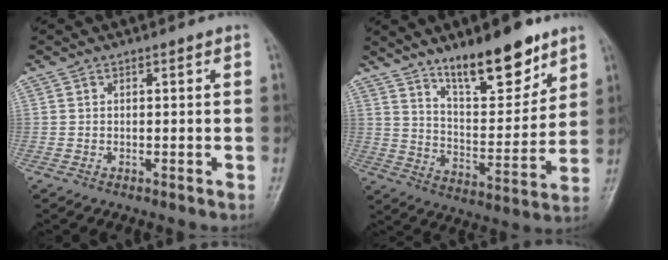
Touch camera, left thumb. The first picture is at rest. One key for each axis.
{"total": 15.5, "fx": 11.1, "fy": 5.1, "fz": 9.5, "tx": -0.112, "ty": -0.080, "tz": 0.190}